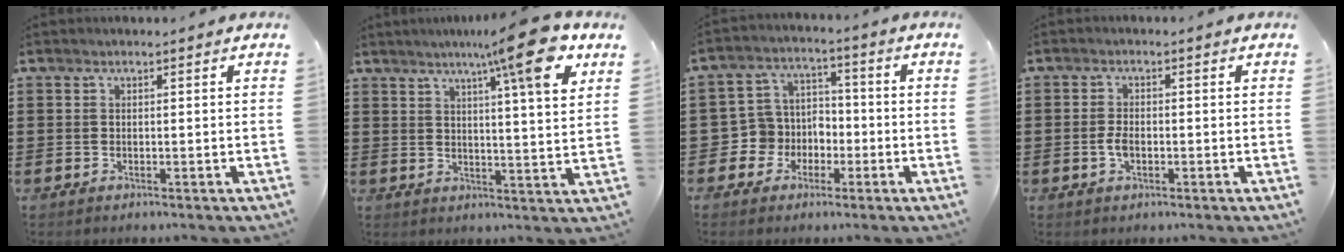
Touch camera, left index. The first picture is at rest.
{"total": 11.9, "force": [7.7, 0.8, 9.1], "torque": [-0.146, -0.025, 0.117]}
{"total": 5.7, "force": [-1.8, 5.4, 0.5], "torque": [-0.040, 0.006, -0.038]}
{"total": 2.6, "force": [-0.5, 1.3, 2.2], "torque": [-0.058, -0.004, -0.014]}